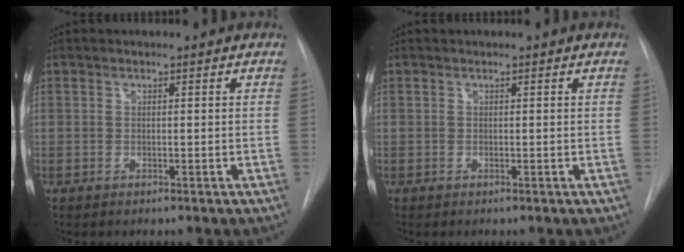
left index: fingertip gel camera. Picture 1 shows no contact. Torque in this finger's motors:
{"motor_torque": [0.00, 0.00, 0.00, -0.01]}